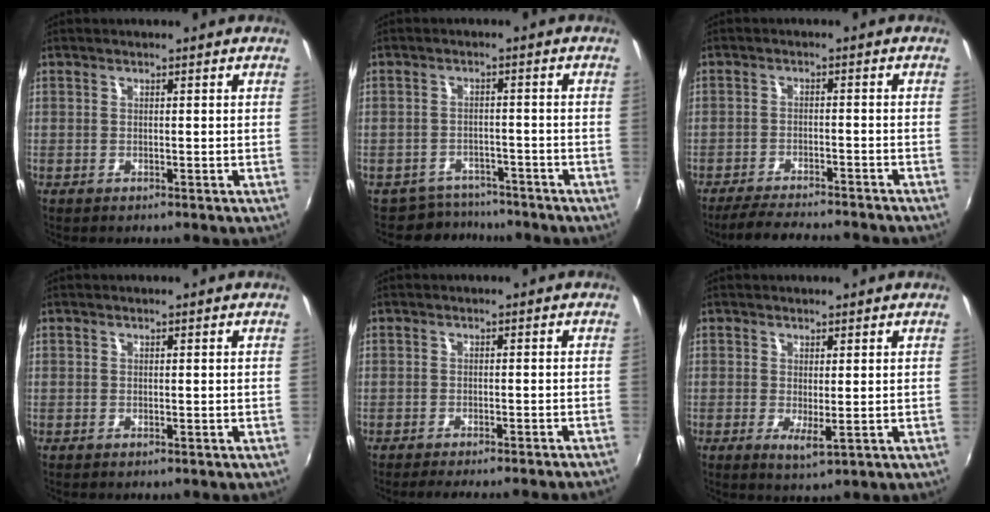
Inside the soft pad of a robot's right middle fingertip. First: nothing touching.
{"total": 5.8, "force": [-5.1, 2.6, -0.2], "torque": [-0.009, 0.008, -0.081]}
{"total": 11.2, "force": [-10.0, 1.3, 4.8], "torque": [-0.105, -0.017, -0.151]}
{"total": 0.0}
{"total": 7.6, "force": [-6.8, -0.5, 3.4], "torque": [-0.061, -0.015, -0.091]}
{"total": 2.8, "force": [-0.1, 0.5, 2.7], "torque": [-0.048, -0.010, 0.000]}